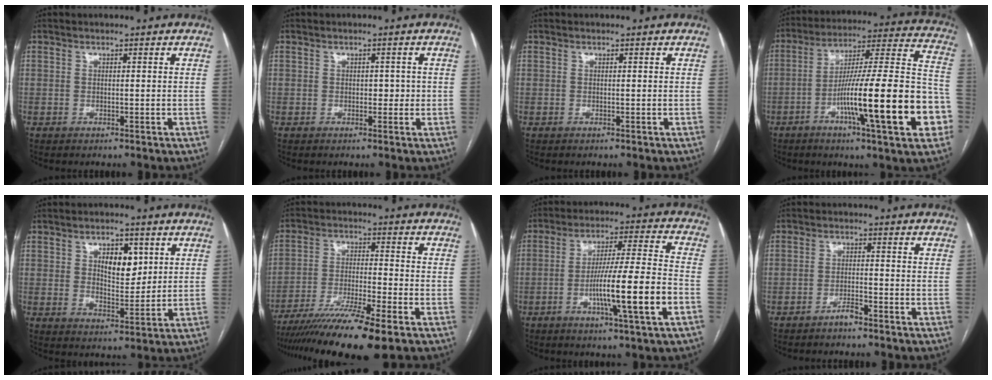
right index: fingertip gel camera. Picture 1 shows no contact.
{"total": 1.6, "force": [-0.1, 1.1, 1.1], "torque": [-0.010, 0.008, -0.002]}
{"total": 0.0}
{"total": 23.9, "force": [-8.0, 1.8, 22.5], "torque": [-0.291, 0.007, -0.123]}
{"total": 6.7, "force": [2.5, 3.3, 5.3], "torque": [-0.081, 0.001, 0.047]}
{"total": 13.4, "force": [-9.8, -0.6, 9.1], "torque": [-0.162, -0.033, -0.165]}
{"total": 13.8, "force": [-4.5, -0.3, 13.1], "torque": [-0.224, -0.001, -0.077]}
{"total": 2.2, "force": [-1.8, 0.3, 1.2], "torque": [-0.021, 0.001, -0.032]}